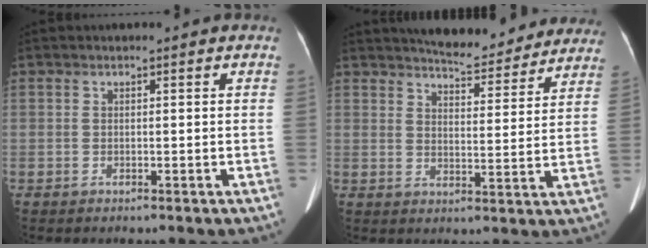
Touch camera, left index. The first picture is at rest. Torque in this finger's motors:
{"motor_torque": [0.14, -0.17, 0.02, 0.00]}